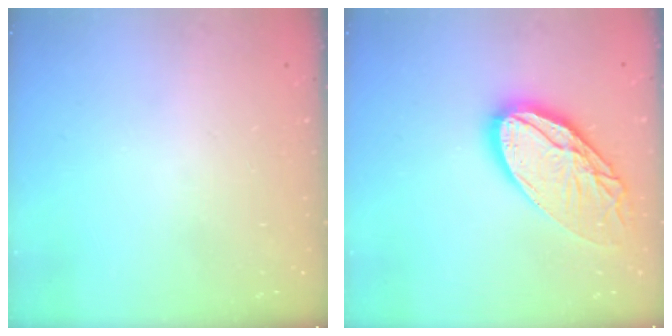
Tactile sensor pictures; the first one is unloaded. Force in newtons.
{"total": 18.1, "press": 18.0, "slide": 1.5}